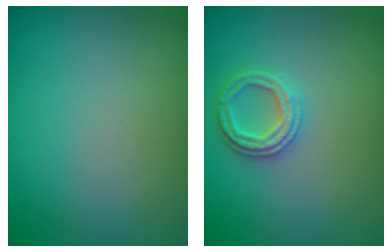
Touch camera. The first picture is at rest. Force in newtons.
{"total": 2.4, "press": 2.4, "slide": 0.4}